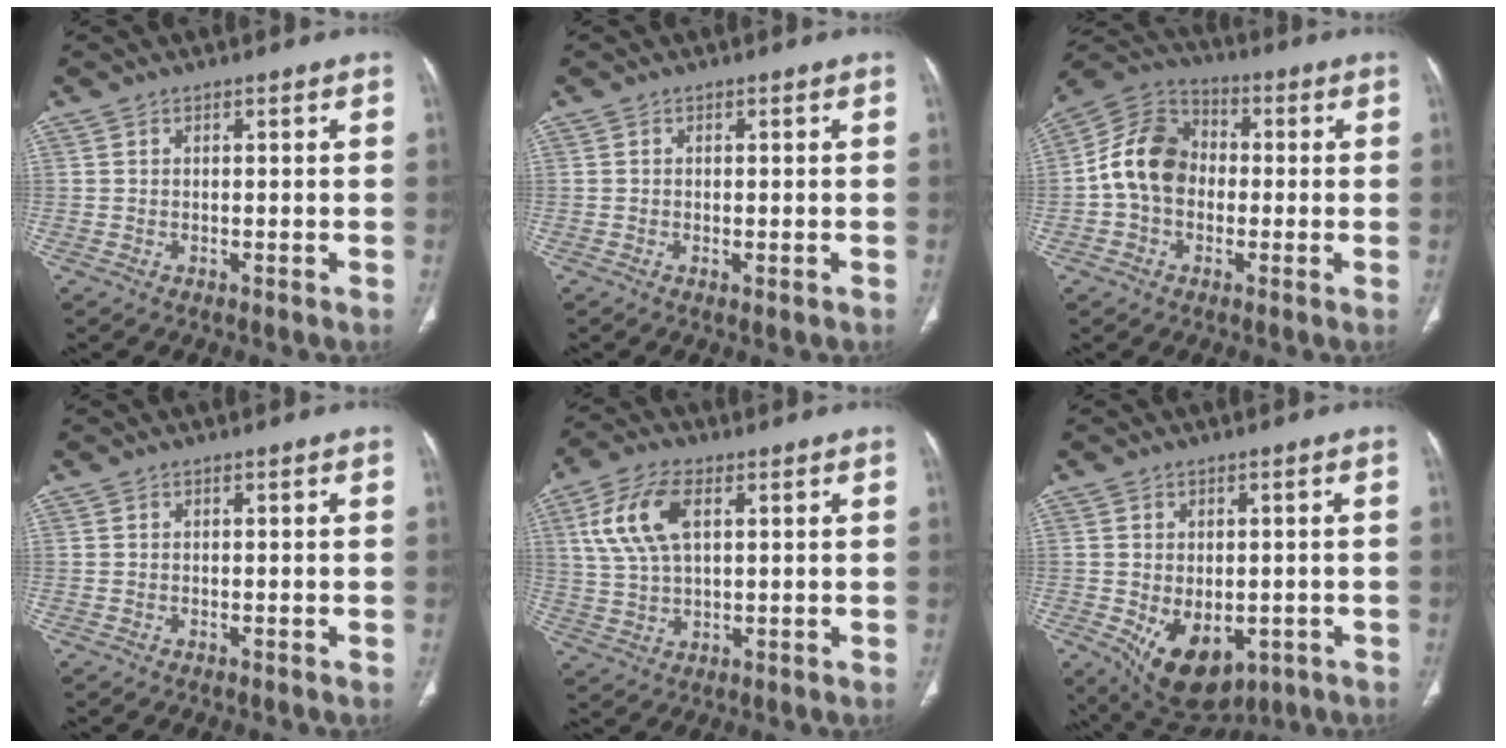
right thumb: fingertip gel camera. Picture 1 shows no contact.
{"total": 0.9, "force": [-0.3, 0.3, 0.8], "torque": [-0.017, -0.004, -0.003]}
{"total": 12.1, "force": [-0.8, 9.4, 7.5], "torque": [-0.127, 0.035, -0.029]}
{"total": 0.0}
{"total": 10.5, "force": [3.4, 5.3, 8.3], "torque": [-0.177, 0.004, 0.070]}
{"total": 12.1, "force": [-4.0, 7.6, 8.5], "torque": [-0.113, -0.004, -0.037]}